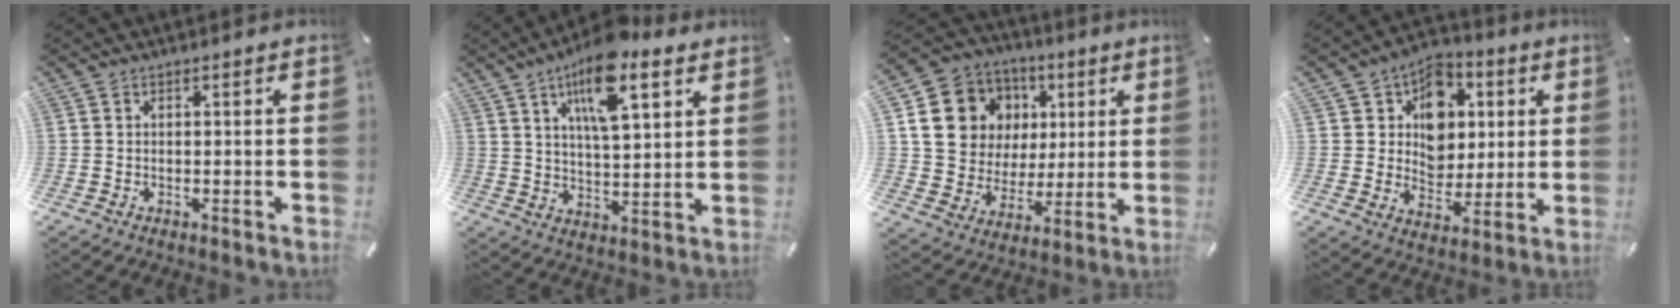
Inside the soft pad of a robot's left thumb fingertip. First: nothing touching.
{"total": 14.1, "force": [8.6, 5.0, 10.0], "torque": [-0.162, -0.031, 0.145]}
{"total": 15.5, "force": [4.5, 14.0, 4.9], "torque": [-0.076, -0.017, 0.097]}
{"total": 11.8, "force": [3.2, 10.2, 5.1], "torque": [-0.074, -0.014, 0.060]}